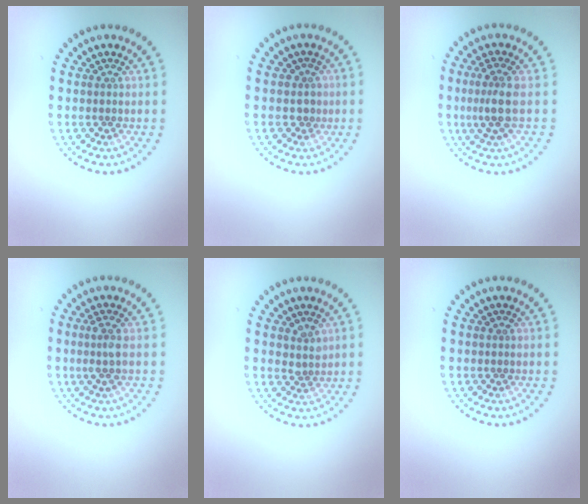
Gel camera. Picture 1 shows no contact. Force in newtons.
{"total": 1.1, "press": 0.7, "slide": 0.8}
{"total": 2.5, "press": 2.1, "slide": 1.3}
{"total": 1.5, "press": 1.2, "slide": 0.9}
{"total": 1.5, "press": 1.1, "slide": 0.9}
{"total": 0.0}